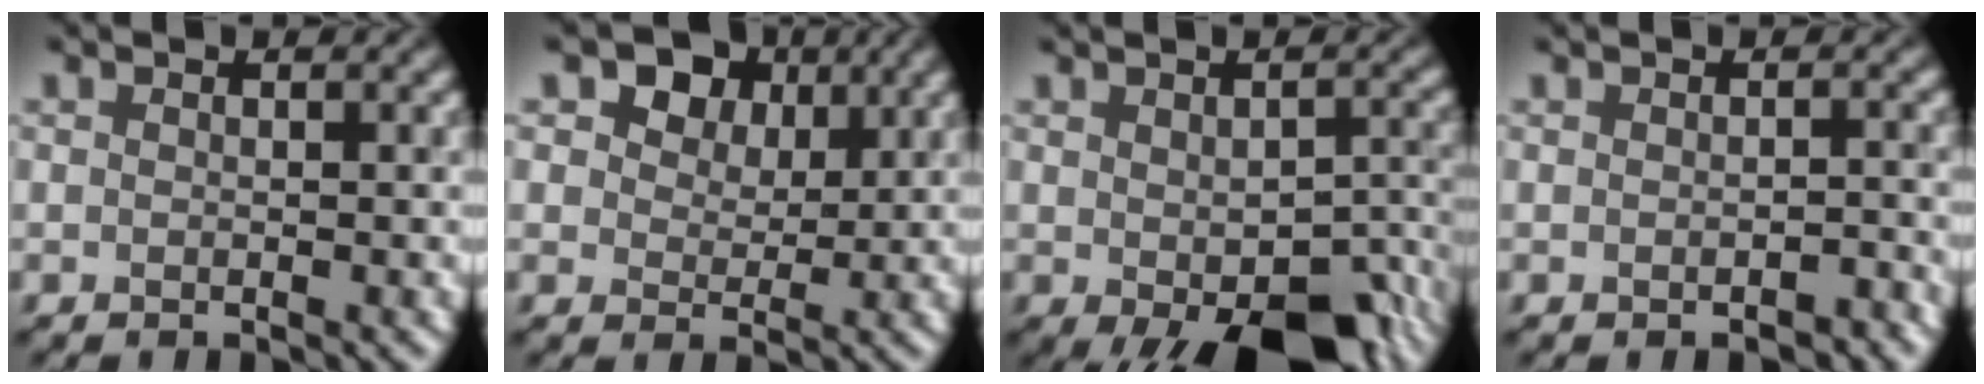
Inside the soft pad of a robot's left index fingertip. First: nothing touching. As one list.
[{"total": 8.2, "force": [4.6, 5.5, 4.0], "torque": [-0.082, 0.013, 0.057]}, {"total": 10.0, "force": [-4.9, 4.5, 7.5], "torque": [-0.108, -0.032, -0.053]}, {"total": 1.2, "force": [-0.8, 0.2, 0.9], "torque": [-0.014, 0.000, -0.009]}]